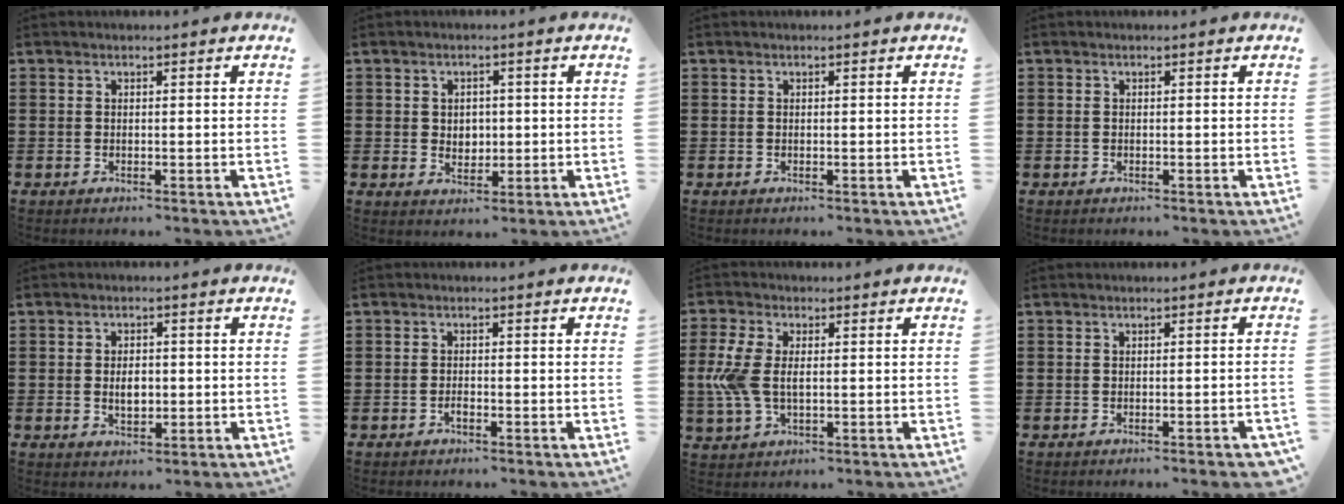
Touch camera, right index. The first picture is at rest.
{"total": 2.5, "force": [0.3, 2.2, 1.0], "torque": [-0.019, 0.007, 0.000]}
{"total": 0.0}
{"total": 0.0}
{"total": 3.4, "force": [-0.2, 1.9, 2.8], "torque": [-0.046, 0.002, -0.007]}
{"total": 1.1, "force": [-0.8, 0.2, 0.7], "torque": [-0.017, -0.007, -0.013]}
{"total": 7.0, "force": [0.1, 3.9, 5.8], "torque": [-0.153, -0.002, -0.008]}
{"total": 1.6, "force": [-1.2, -0.1, 1.1], "torque": [-0.017, 0.001, -0.022]}